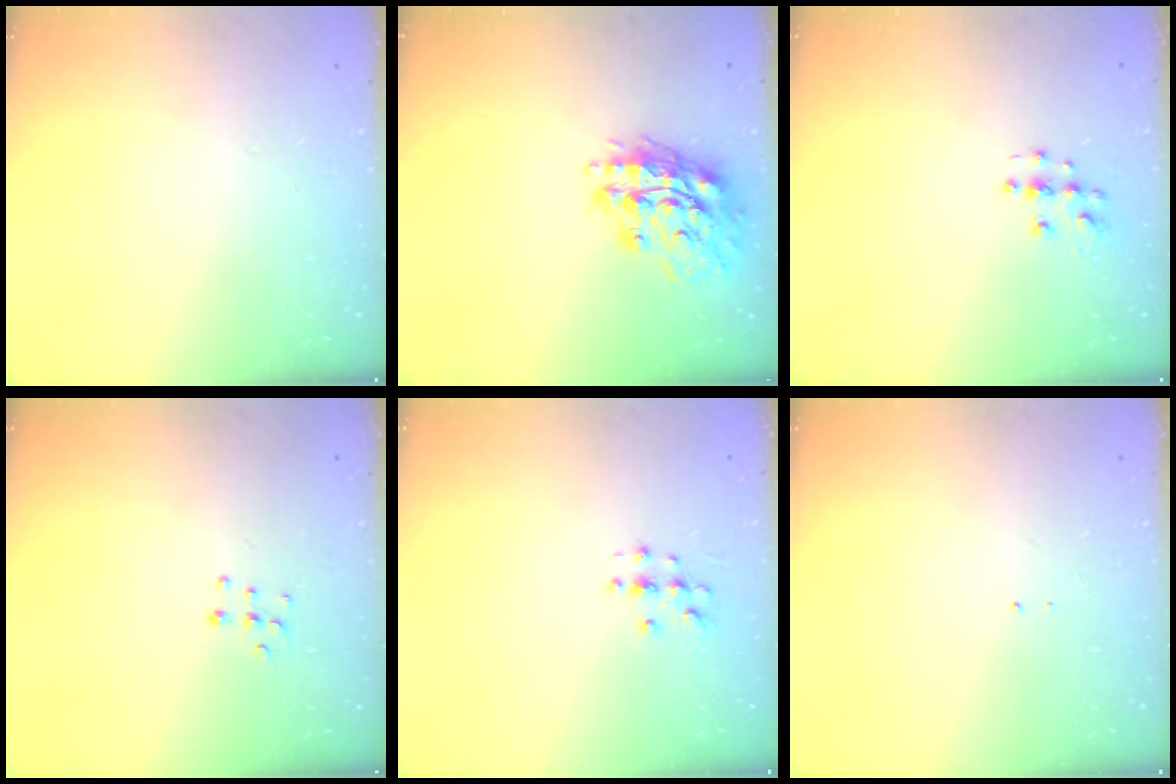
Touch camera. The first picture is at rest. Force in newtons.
{"total": 18.0, "press": 17.8, "slide": 2.5}
{"total": 5.9, "press": 5.9, "slide": 0.1}
{"total": 5.8, "press": 5.8, "slide": 0.4}
{"total": 2.8, "press": 2.8, "slide": 0.3}
{"total": 0.7, "press": 0.7, "slide": 0.1}